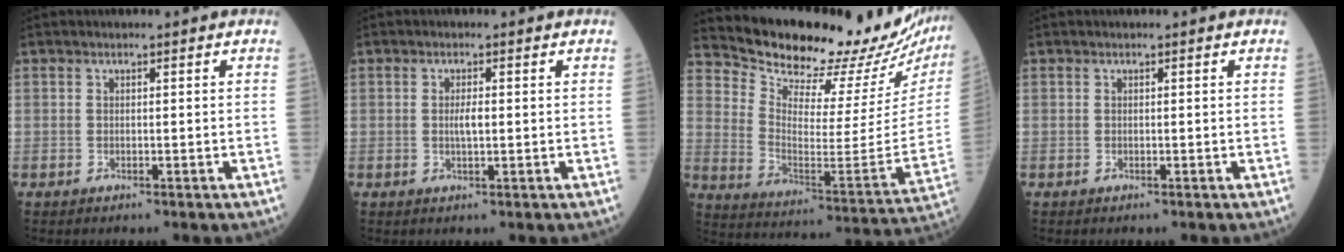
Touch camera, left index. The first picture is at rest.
{"total": 1.7, "force": [0.1, 0.4, 1.7], "torque": [-0.036, 0.000, 0.003]}
{"total": 23.6, "force": [22.2, 3.4, 7.3], "torque": [-0.134, -0.103, 0.301]}
{"total": 0.0}